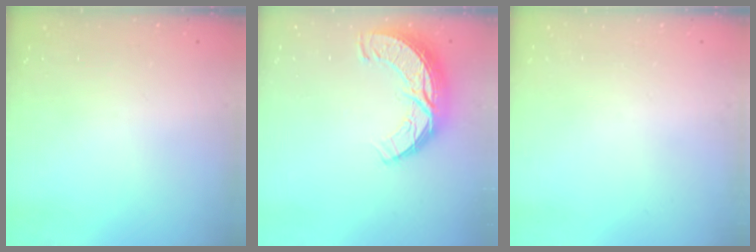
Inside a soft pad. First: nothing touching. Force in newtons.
{"total": 11.4, "press": 11.4, "slide": 0.8}
{"total": 0.0}